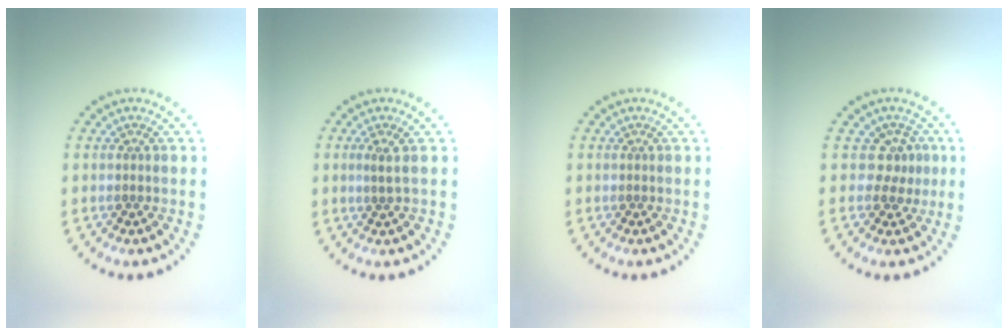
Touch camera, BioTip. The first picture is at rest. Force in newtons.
{"total": 0.9, "press": 0.8, "slide": 0.5}
{"total": 0.0}
{"total": 2.2, "press": 1.5, "slide": 1.6}